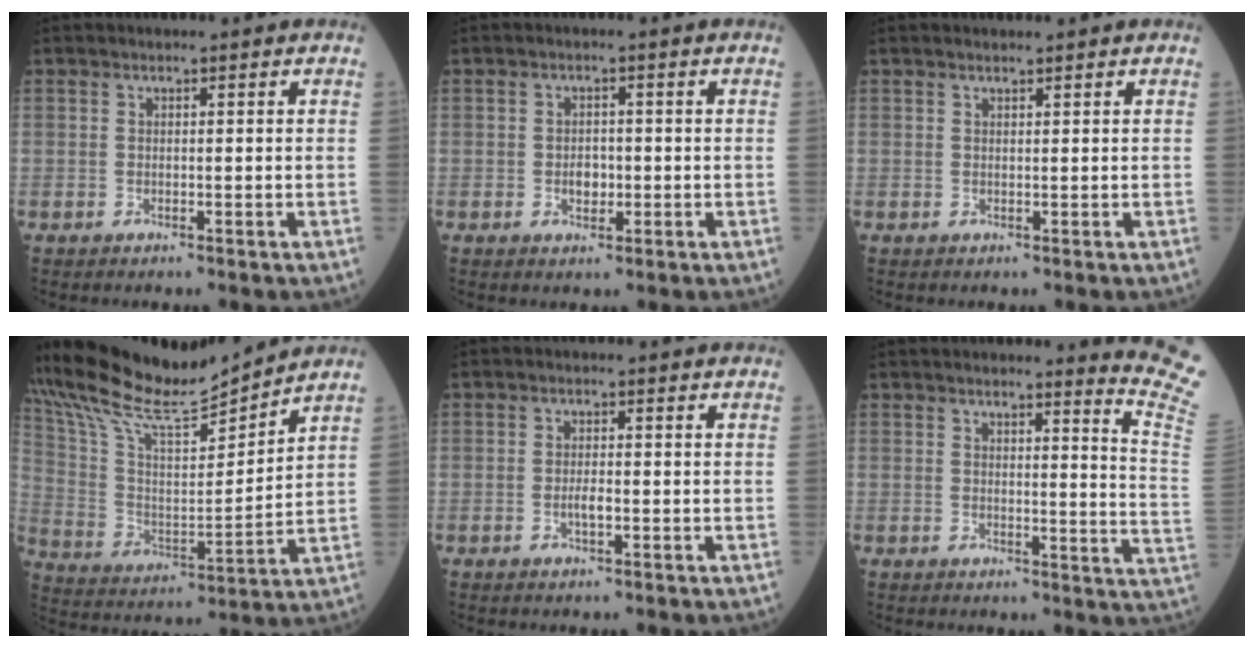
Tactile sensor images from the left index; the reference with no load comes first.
{"total": 2.4, "force": [-0.6, 1.6, 1.6], "torque": [-0.026, 0.004, -0.006]}
{"total": 0.9, "force": [0.8, 0.1, 0.4], "torque": [-0.010, 0.008, 0.015]}
{"total": 14.6, "force": [14.1, 0.2, 4.0], "torque": [-0.102, 0.001, 0.263]}
{"total": 1.7, "force": [-0.6, 0.4, 1.5], "torque": [-0.031, 0.001, -0.010]}
{"total": 10.9, "force": [10.2, -2.6, 3.0], "torque": [-0.031, -0.115, 0.095]}